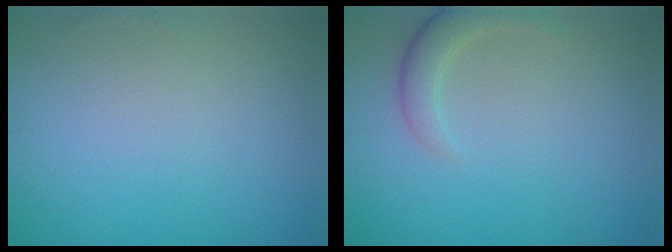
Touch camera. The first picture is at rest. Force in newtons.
{"total": 2.5, "press": 2.5, "slide": 0.2}